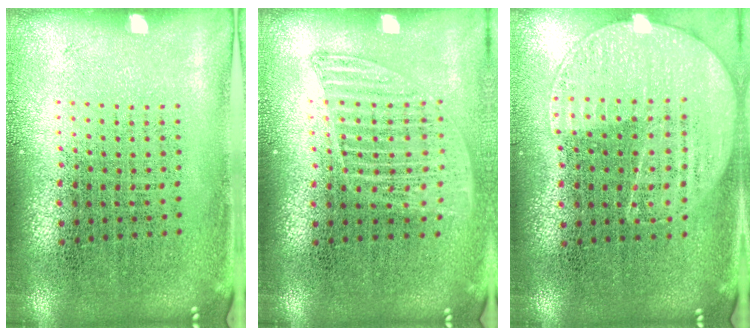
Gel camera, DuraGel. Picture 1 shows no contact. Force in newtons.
{"total": 1.2, "press": 1.1, "slide": 0.4}
{"total": 1.1, "press": 1.0, "slide": 0.4}